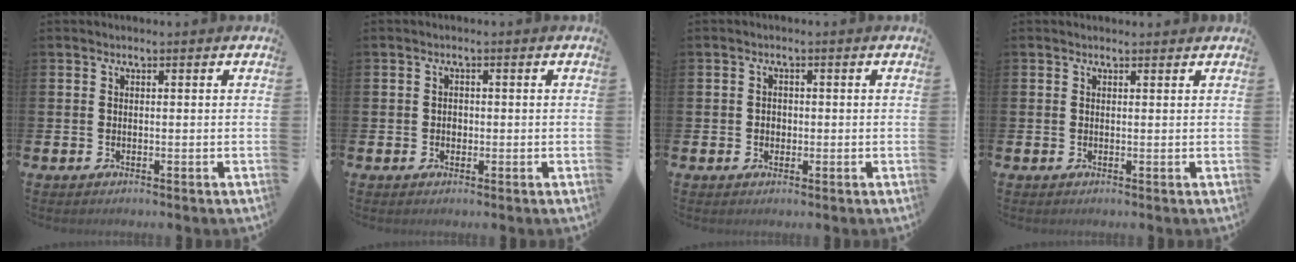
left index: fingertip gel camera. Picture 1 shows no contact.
{"total": 0.9, "force": [-0.1, 0.8, 0.4], "torque": [0.004, 0.001, -0.006]}
{"total": 1.3, "force": [-0.1, 1.2, 0.4], "torque": [0.003, 0.003, -0.007]}
{"total": 0.6, "force": [0.6, 0.2, 0.1], "torque": [0.008, -0.002, 0.008]}